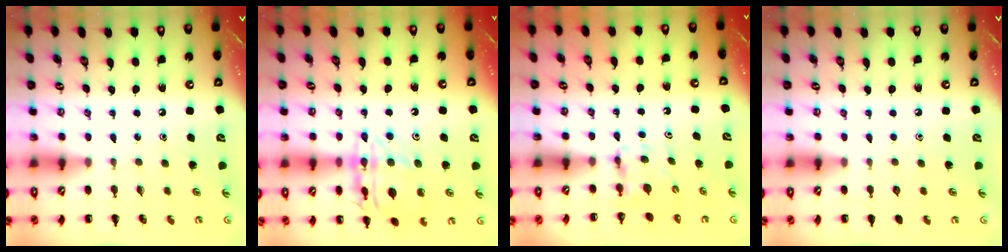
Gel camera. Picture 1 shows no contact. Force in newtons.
{"total": 14.6, "press": 14.5, "slide": 1.4}
{"total": 3.8, "press": 3.6, "slide": 1.3}
{"total": 0.0}